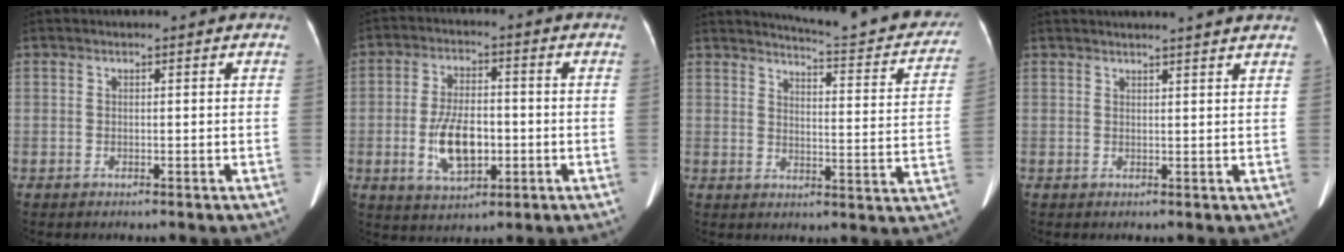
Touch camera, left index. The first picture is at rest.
{"total": 8.9, "force": [-2.0, 4.3, 7.5], "torque": [-0.154, 0.005, -0.029]}
{"total": 18.2, "force": [16.8, 2.1, 6.6], "torque": [-0.077, -0.061, 0.186]}
{"total": 8.0, "force": [7.3, -0.5, 3.2], "torque": [-0.042, 0.019, 0.073]}